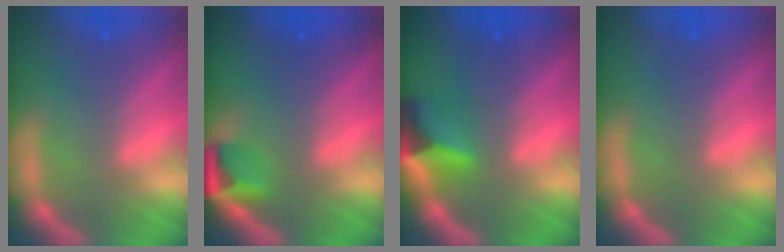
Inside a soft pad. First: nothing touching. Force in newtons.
{"total": 2.9}
{"total": 4.9}
{"total": 0.0}